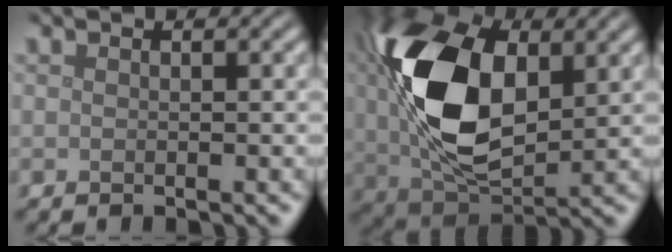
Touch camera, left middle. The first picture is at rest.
{"total": 12.9, "force": [2.2, 7.4, 10.3], "torque": [-0.216, 0.009, 0.044]}